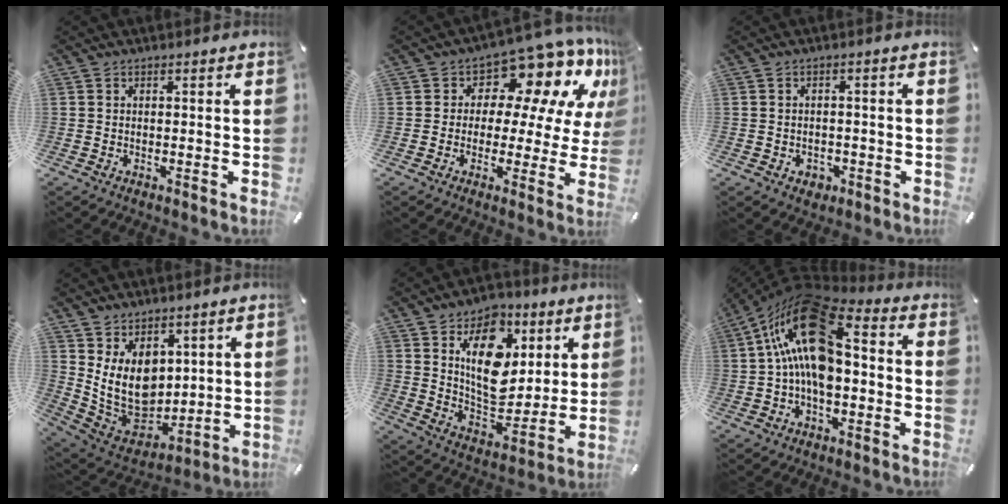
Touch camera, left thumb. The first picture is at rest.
{"total": 12.2, "force": [8.1, 6.9, 6.1], "torque": [-0.090, -0.076, 0.138]}
{"total": 2.8, "force": [-1.0, 2.4, 1.0], "torque": [-0.010, 0.000, -0.021]}
{"total": 12.9, "force": [3.4, 10.6, 6.5], "torque": [-0.139, -0.037, 0.073]}
{"total": 17.1, "force": [6.2, 11.6, 10.8], "torque": [-0.148, -0.021, 0.113]}
{"total": 19.7, "force": [2.9, 10.9, 16.2], "torque": [-0.304, -0.016, 0.053]}